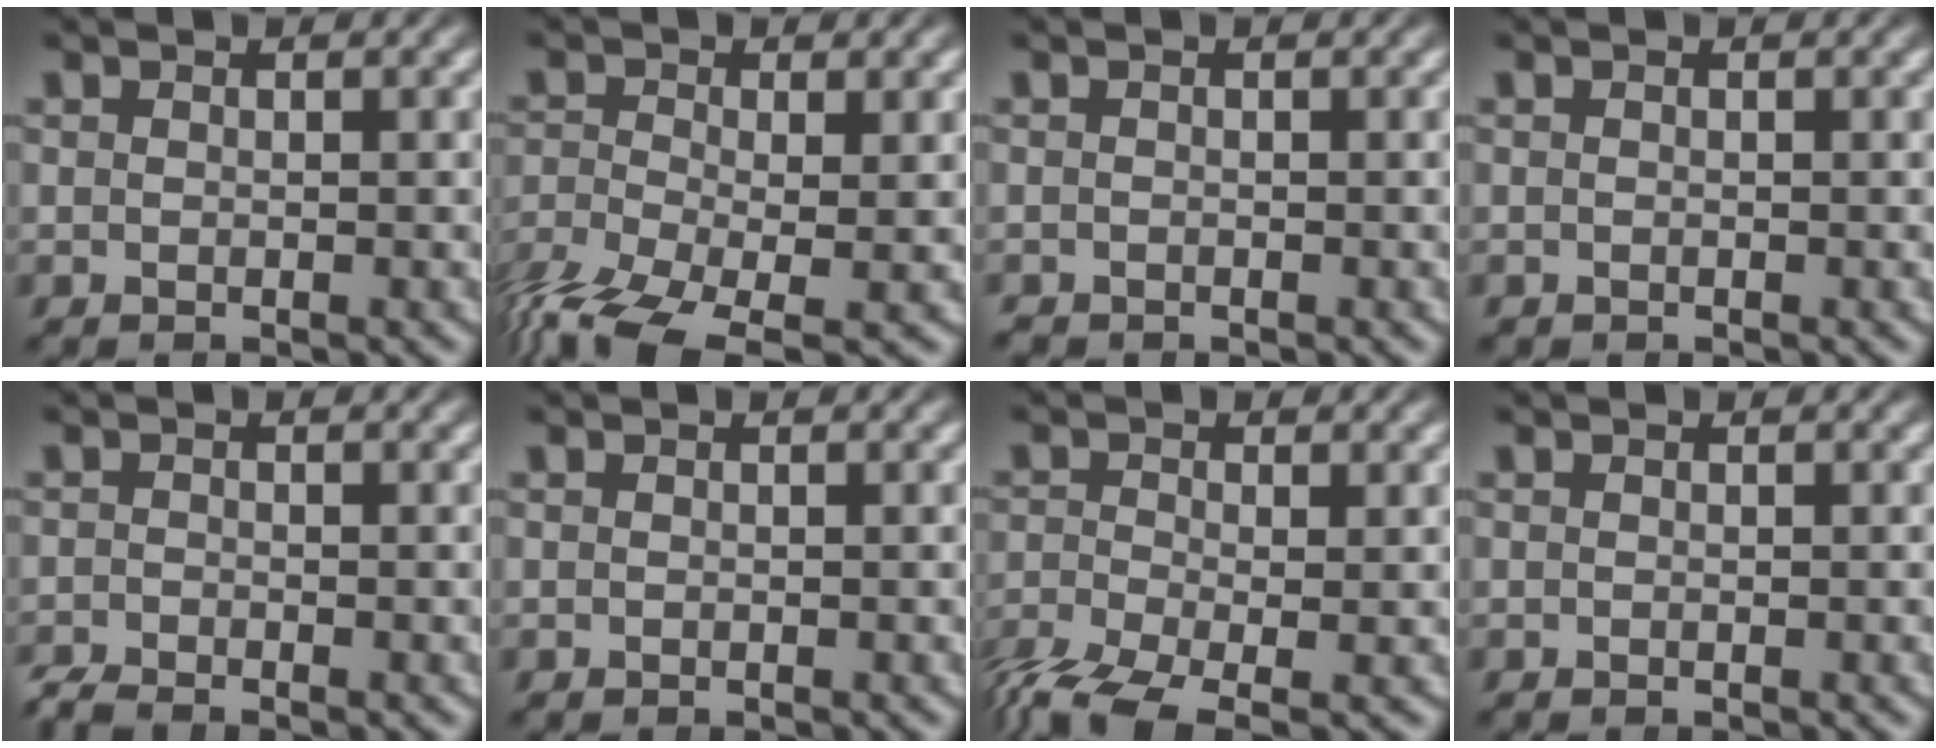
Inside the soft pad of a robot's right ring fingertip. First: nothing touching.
{"total": 6.3, "force": [-4.5, 2.4, 3.6], "torque": [-0.084, -0.047, -0.049]}
{"total": 0.7, "force": [-0.6, 0.3, -0.1], "torque": [0.000, -0.007, -0.008]}
{"total": 0.0}
{"total": 1.9, "force": [-1.8, 0.7, 0.3], "torque": [-0.002, -0.007, -0.030]}
{"total": 0.0}
{"total": 4.8, "force": [-3.7, 1.5, 2.6], "torque": [-0.056, -0.033, -0.044]}
{"total": 0.0}